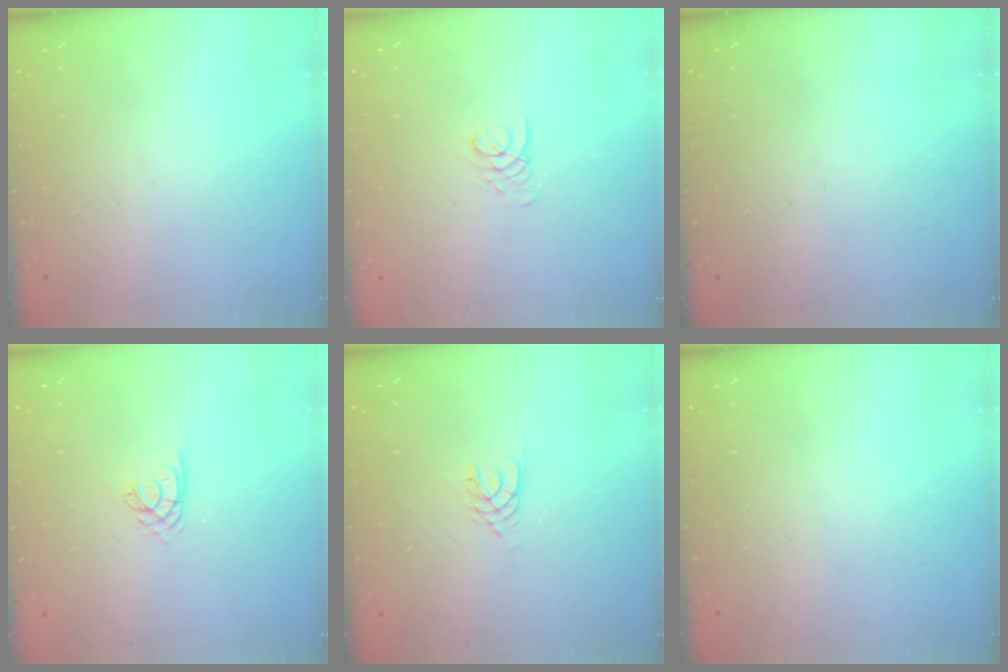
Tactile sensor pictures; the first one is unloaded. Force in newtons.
{"total": 1.6, "press": 1.6, "slide": 0.1}
{"total": 0.0}
{"total": 2.1, "press": 2.1, "slide": 0.3}
{"total": 3.0, "press": 2.9, "slide": 0.4}
{"total": 0.0}